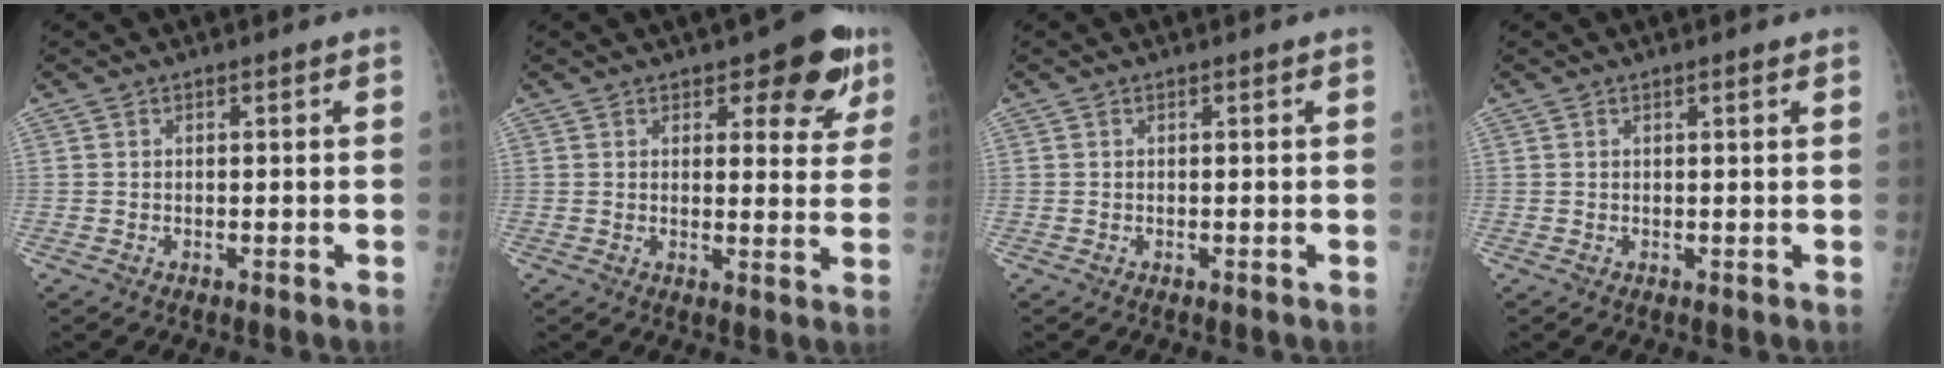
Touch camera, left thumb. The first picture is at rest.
{"total": 9.4, "force": [5.4, 4.4, 6.4], "torque": [-0.036, -0.022, 0.065]}
{"total": 0.0}
{"total": 0.8, "force": [0.5, 0.0, 0.7], "torque": [-0.010, 0.000, 0.007]}